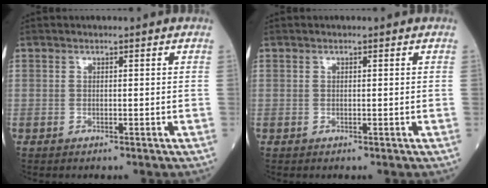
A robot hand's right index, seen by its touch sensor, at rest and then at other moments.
{"total": 0.0}